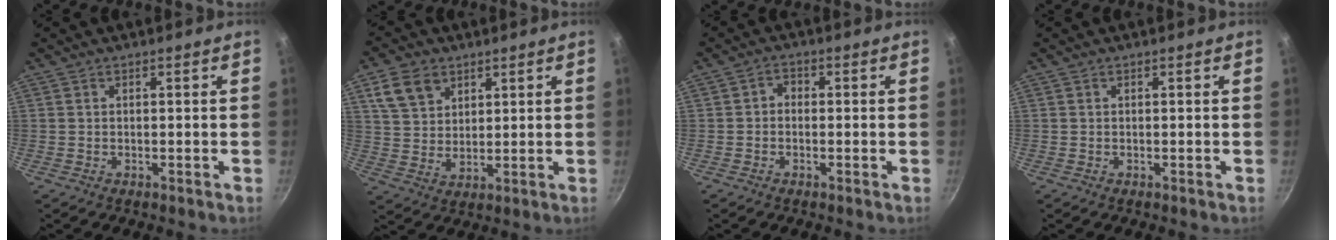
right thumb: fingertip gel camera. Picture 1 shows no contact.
{"total": 8.7, "force": [4.5, 6.1, 4.3], "torque": [-0.063, -0.007, 0.088]}
{"total": 2.1, "force": [-0.4, 1.7, 1.1], "torque": [-0.014, 0.009, -0.012]}
{"total": 0.0}